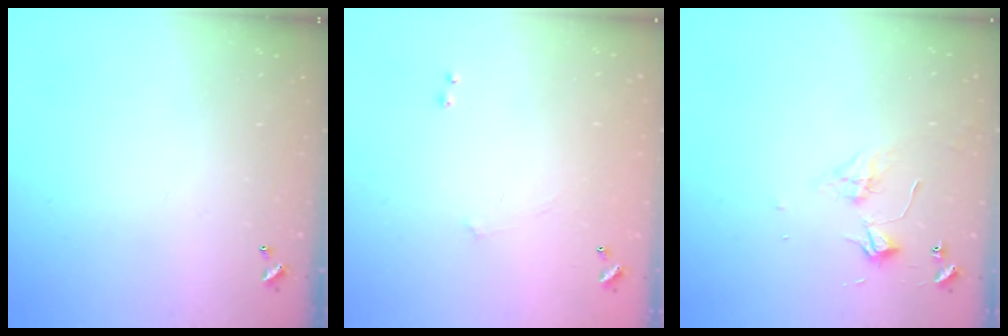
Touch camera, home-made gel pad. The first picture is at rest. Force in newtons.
{"total": 5.1, "press": 5.0, "slide": 0.8}
{"total": 2.7, "press": 2.7, "slide": 0.6}